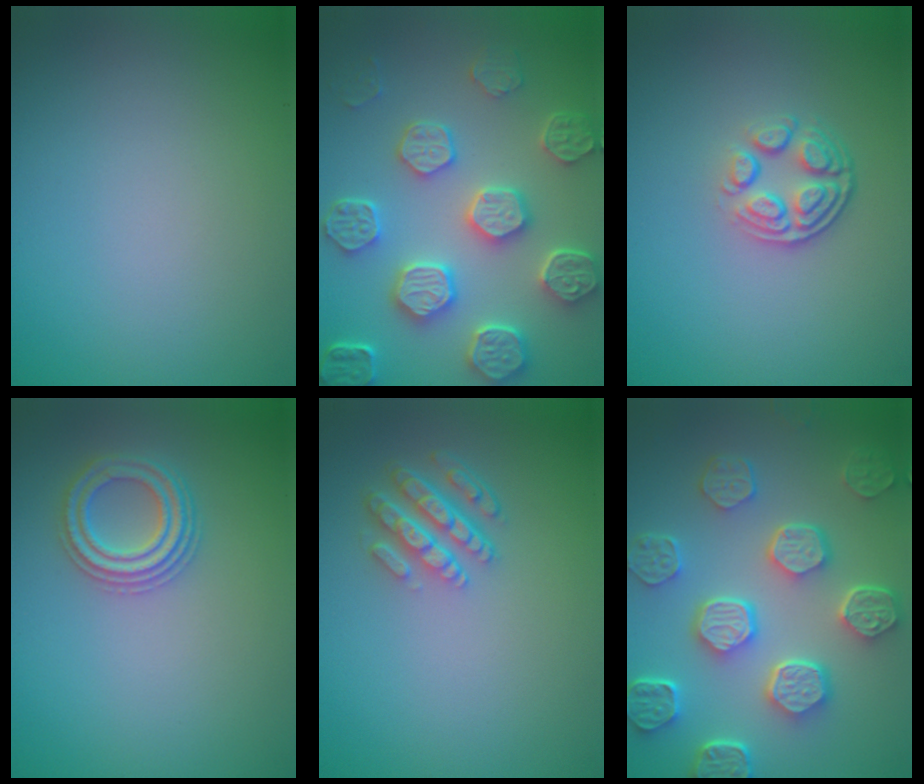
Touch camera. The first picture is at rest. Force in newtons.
{"total": 7.3, "press": 6.0, "slide": 4.0}
{"total": 4.0, "press": 2.8, "slide": 2.8}
{"total": 2.9, "press": 2.9, "slide": 0.5}
{"total": 4.2, "press": 3.2, "slide": 2.8}
{"total": 7.5, "press": 5.8, "slide": 4.8}